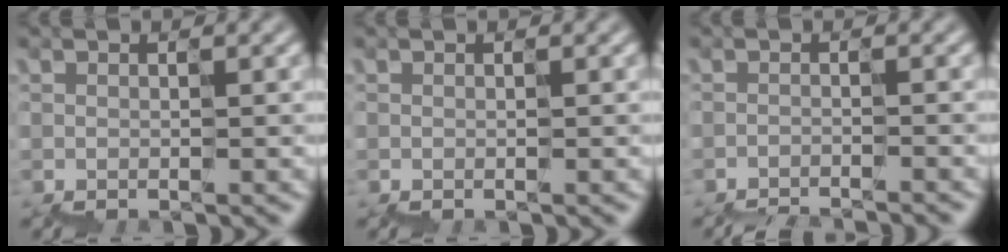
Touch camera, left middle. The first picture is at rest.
{"total": 0.0}
{"total": 2.7, "force": [-2.7, -0.4, -0.4], "torque": [-0.003, -0.014, -0.045]}